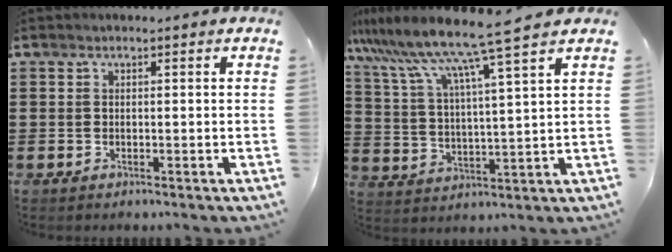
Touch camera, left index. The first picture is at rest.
{"total": 9.3, "force": [7.9, -1.2, 4.9], "torque": [-0.125, -0.054, 0.126]}